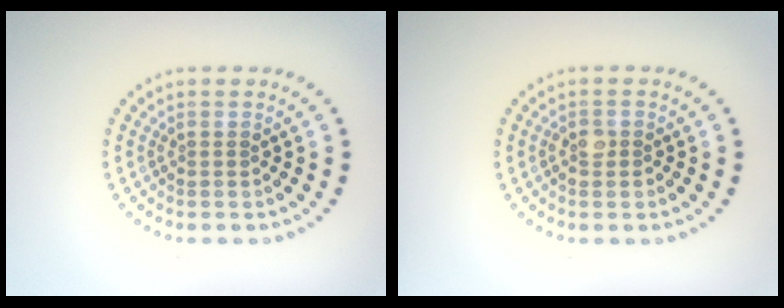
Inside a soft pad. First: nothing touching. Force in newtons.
{"total": 1.4, "press": 1.3, "slide": 0.5}